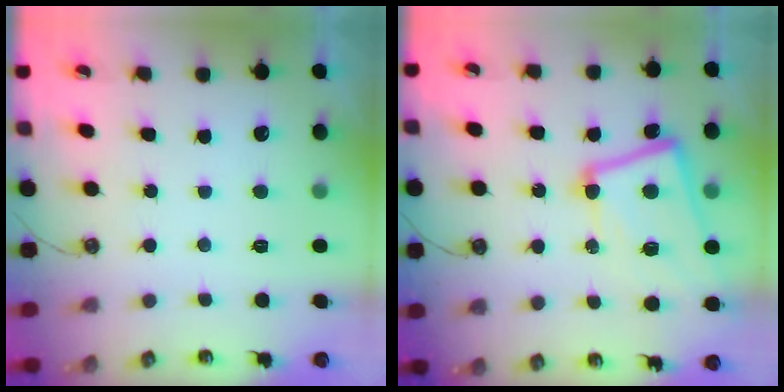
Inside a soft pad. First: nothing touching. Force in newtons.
{"total": 11.1, "press": 10.8, "slide": 2.4}